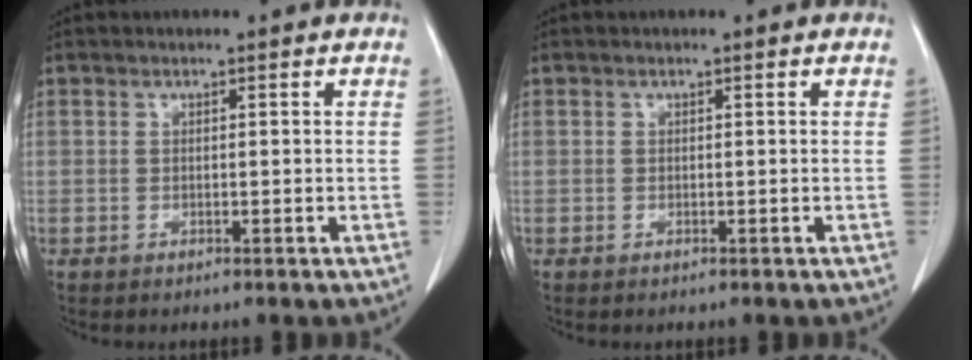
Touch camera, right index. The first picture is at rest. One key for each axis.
{"total": 0.0}